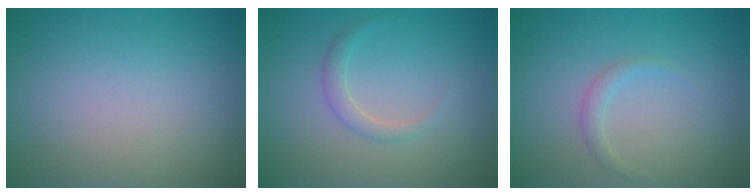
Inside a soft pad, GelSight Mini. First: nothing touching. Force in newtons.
{"total": 1.4, "press": 1.4, "slide": 0.1}
{"total": 1.1, "press": 1.1, "slide": 0.0}